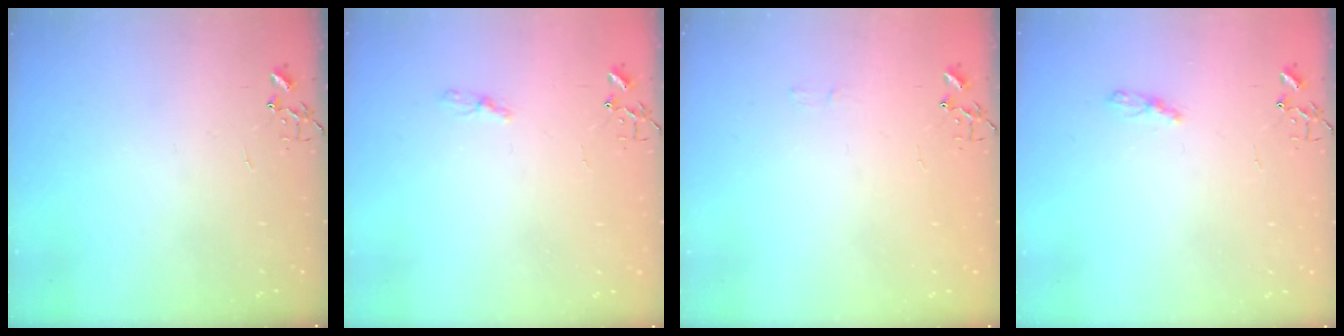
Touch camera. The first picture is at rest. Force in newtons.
{"total": 4.4, "press": 4.4, "slide": 0.6}
{"total": 3.9, "press": 3.9, "slide": 0.5}
{"total": 4.7, "press": 4.7, "slide": 0.4}